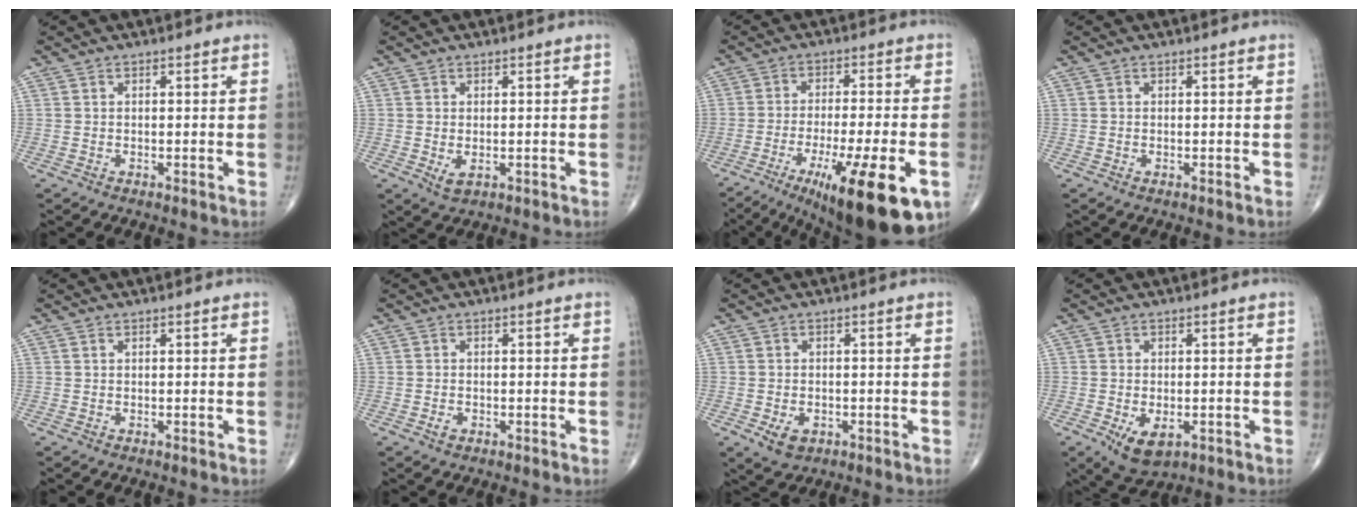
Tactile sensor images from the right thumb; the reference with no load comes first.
{"total": 2.4, "force": [-0.4, 1.4, 1.9], "torque": [-0.032, -0.005, 0.001]}
{"total": 19.1, "force": [-8.9, 4.4, 16.3], "torque": [-0.215, 0.003, -0.130]}
{"total": 0.0}
{"total": 0.0}
{"total": 1.4, "force": [-0.6, 1.0, 0.8], "torque": [-0.015, 0.004, -0.008]}
{"total": 4.1, "force": [-1.5, 2.8, 2.6], "torque": [-0.039, 0.001, -0.016]}
{"total": 6.3, "force": [-2.2, 3.5, 4.7], "torque": [-0.074, -0.004, -0.024]}